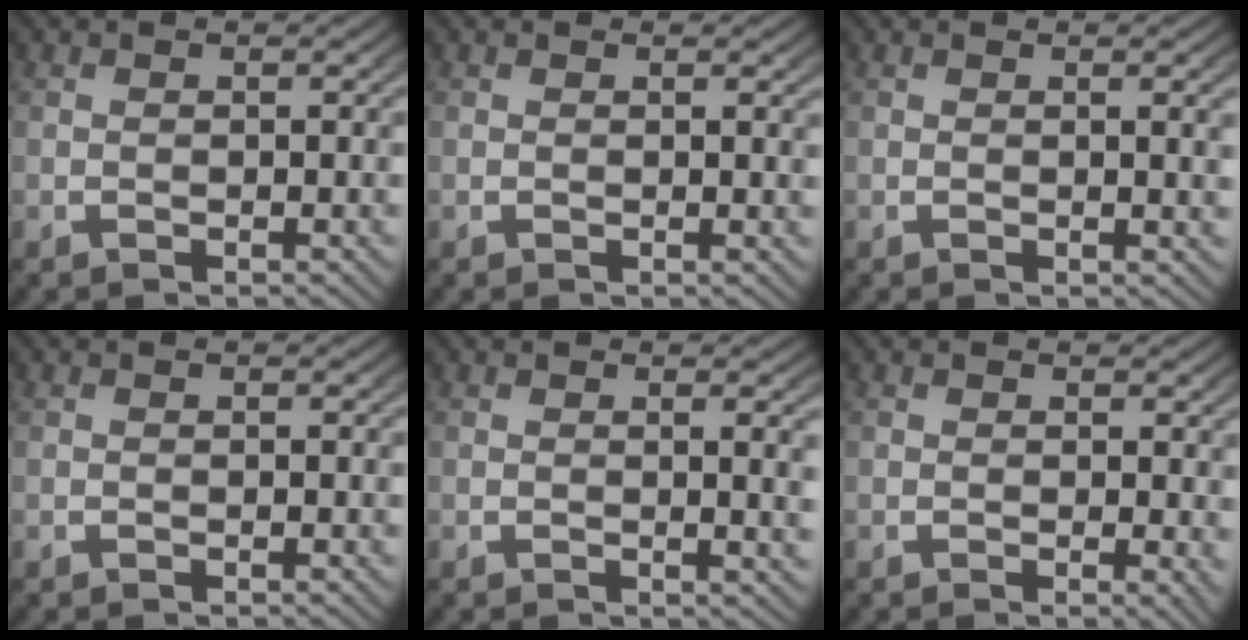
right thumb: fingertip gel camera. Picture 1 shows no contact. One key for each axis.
{"total": 0.5, "fx": 0.3, "fy": -0.1, "fz": 0.4, "tx": -0.007, "ty": 0.000, "tz": 0.005}
{"total": 1.2, "fx": 0.4, "fy": -0.1, "fz": 1.1, "tx": -0.017, "ty": 0.001, "tz": 0.007}
{"total": 0.0}
{"total": 2.0, "fx": 0.6, "fy": 0.0, "fz": 1.9, "tx": -0.024, "ty": -0.002, "tz": 0.010}
{"total": 1.2, "fx": 0.5, "fy": 0.3, "fz": 1.0, "tx": -0.008, "ty": -0.006, "tz": 0.007}